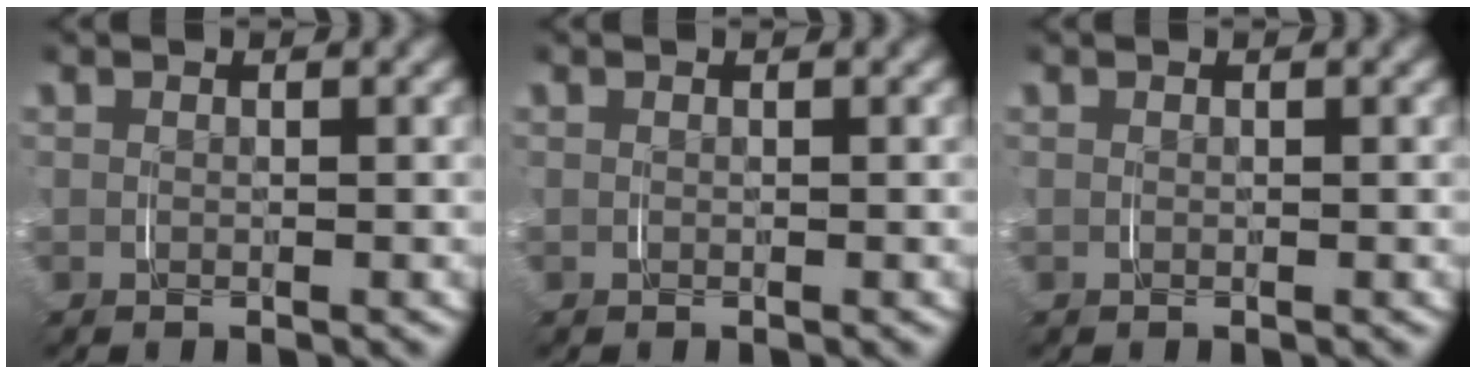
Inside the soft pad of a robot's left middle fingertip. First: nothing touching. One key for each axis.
{"total": 0.0}
{"total": 0.0}